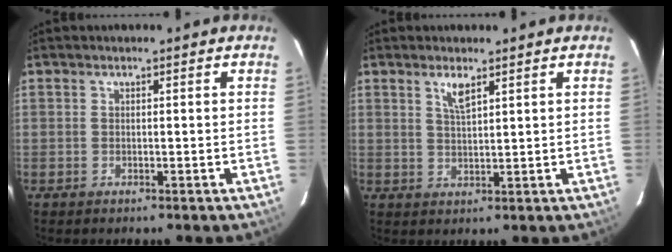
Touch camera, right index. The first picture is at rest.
{"total": 3.2, "force": [1.9, 0.8, 2.4], "torque": [-0.045, 0.001, 0.038]}